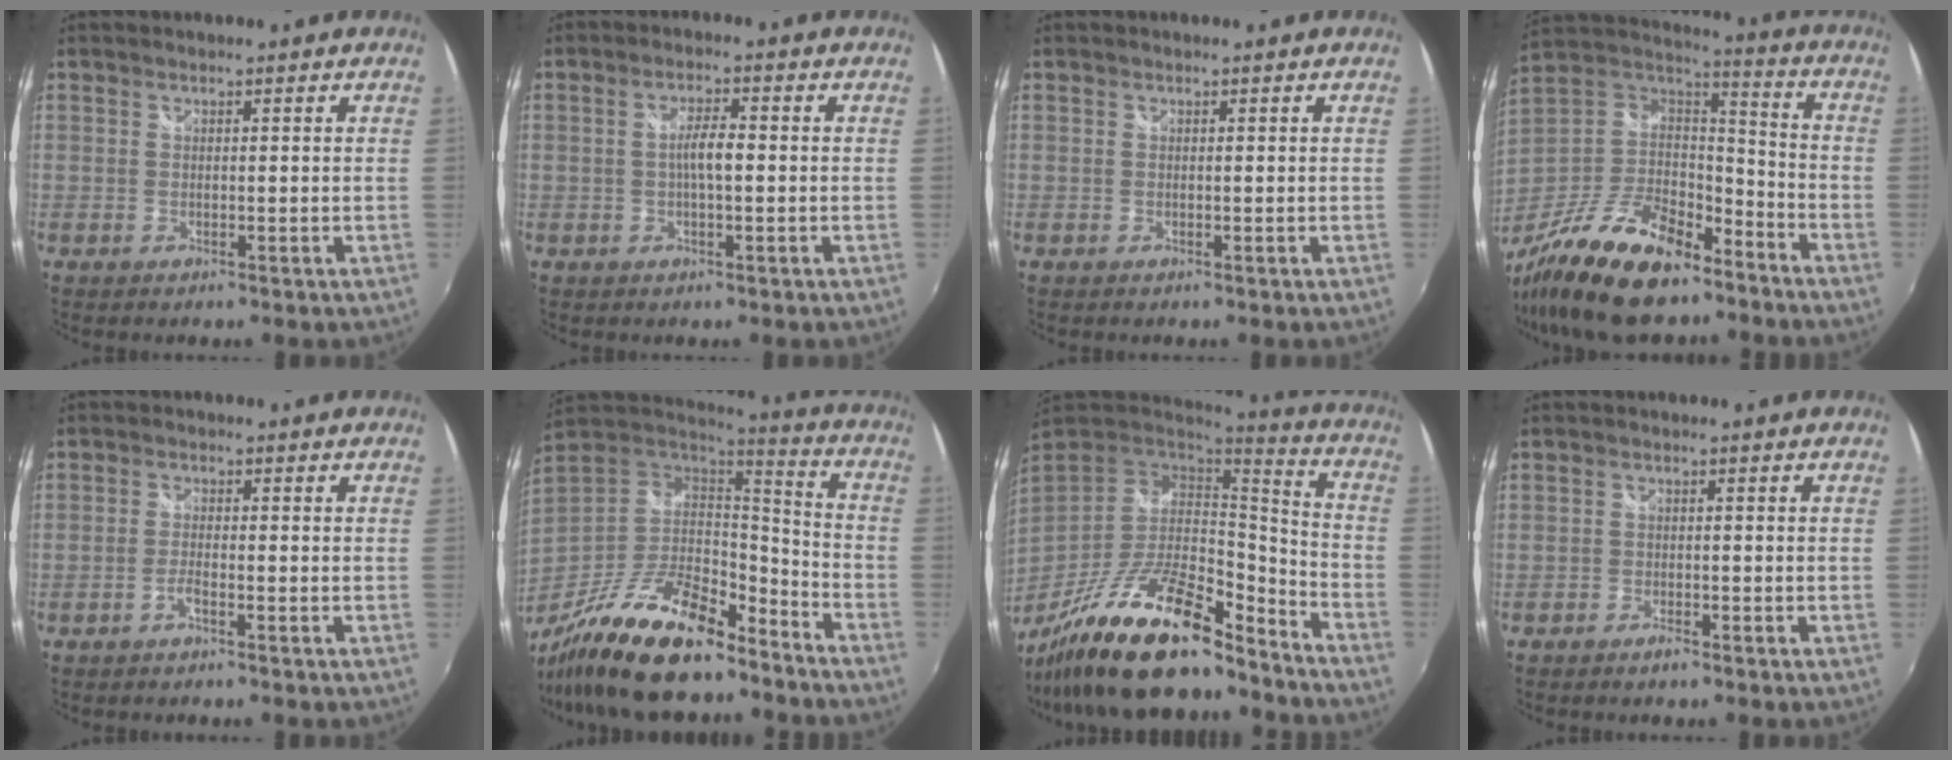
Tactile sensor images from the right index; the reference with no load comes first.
{"total": 3.8, "force": [-0.3, 0.8, 3.7], "torque": [-0.066, 0.005, -0.005]}
{"total": 0.0}
{"total": 26.0, "force": [-17.8, 11.1, 15.4], "torque": [-0.317, -0.019, -0.299]}
{"total": 1.9, "force": [-1.2, 0.1, 1.4], "torque": [-0.036, 0.003, -0.028]}
{"total": 25.5, "force": [-18.3, 8.5, 15.6], "torque": [-0.300, -0.031, -0.302]}
{"total": 24.7, "force": [-17.8, 7.1, 15.6], "torque": [-0.289, -0.034, -0.302]}
{"total": 1.9, "force": [-1.6, 0.6, 0.7], "torque": [-0.022, -0.003, -0.033]}